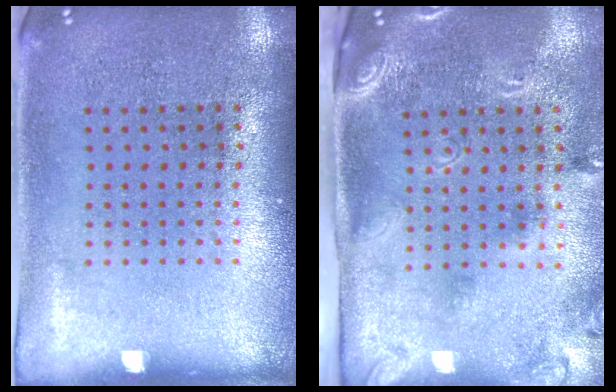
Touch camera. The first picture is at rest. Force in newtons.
{"total": 2.6, "press": 1.7, "slide": 2.0}